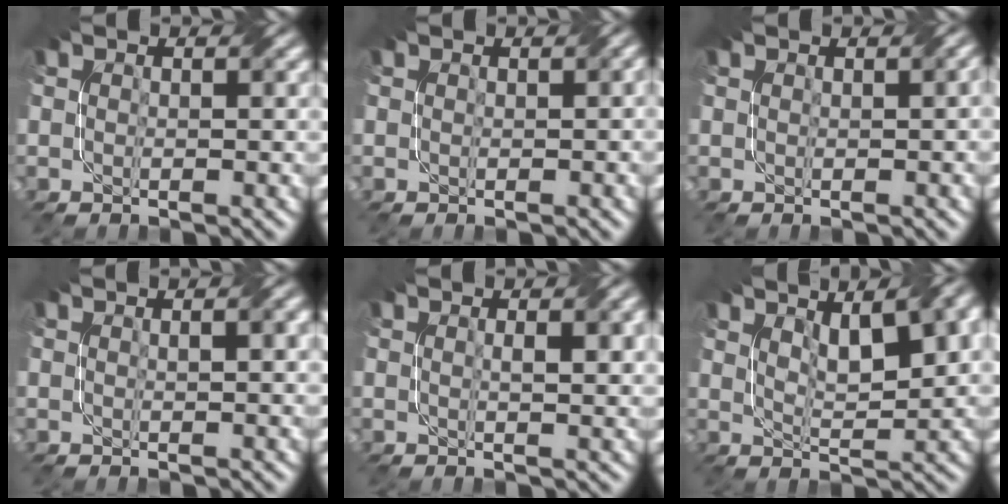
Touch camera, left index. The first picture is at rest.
{"total": 0.5, "force": [-0.5, 0.1, 0.1], "torque": [0.002, 0.003, -0.007]}
{"total": 0.6, "force": [-0.1, -0.1, 0.6], "torque": [-0.005, 0.008, 0.001]}
{"total": 2.3, "force": [0.8, 0.6, 2.1], "torque": [-0.023, 0.003, 0.013]}
{"total": 2.9, "force": [0.6, 0.8, 2.7], "torque": [-0.035, 0.003, 0.011]}
{"total": 7.4, "force": [3.3, 2.6, 6.1], "torque": [-0.081, 0.012, 0.052]}